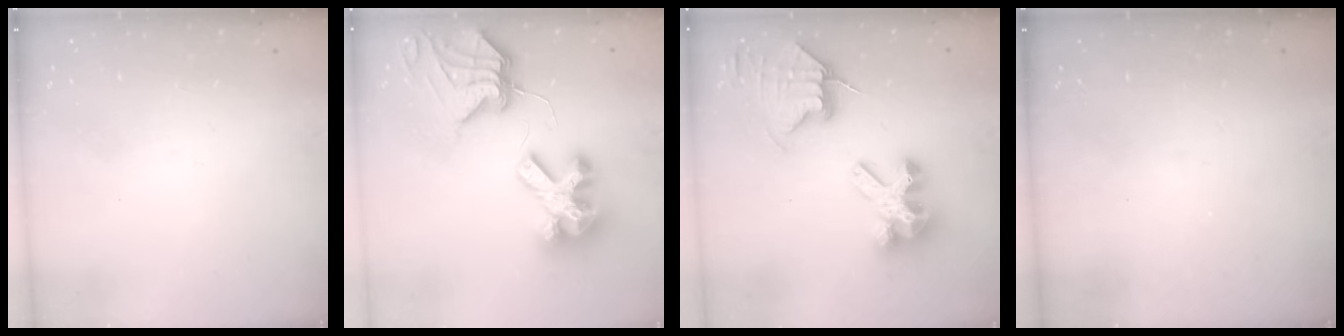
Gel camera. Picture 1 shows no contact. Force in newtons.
{"total": 12.0, "press": 11.9, "slide": 1.3}
{"total": 9.9, "press": 9.9, "slide": 1.1}
{"total": 0.0}